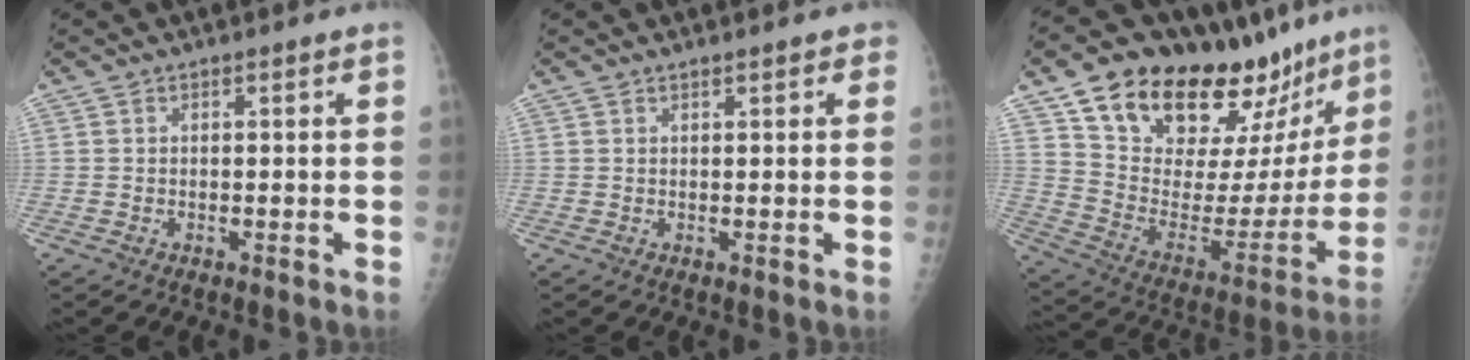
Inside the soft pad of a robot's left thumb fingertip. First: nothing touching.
{"total": 1.7, "force": [1.2, 0.7, 1.0], "torque": [-0.003, 0.000, 0.011]}
{"total": 30.7, "force": [21.5, 13.4, 17.3], "torque": [-0.235, -0.074, 0.329]}